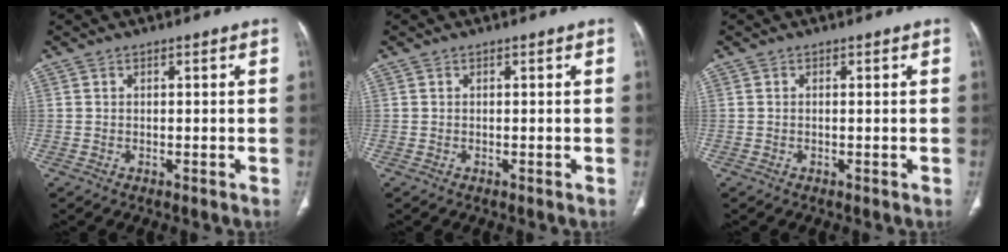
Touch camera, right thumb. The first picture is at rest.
{"total": 0.0}
{"total": 0.0}